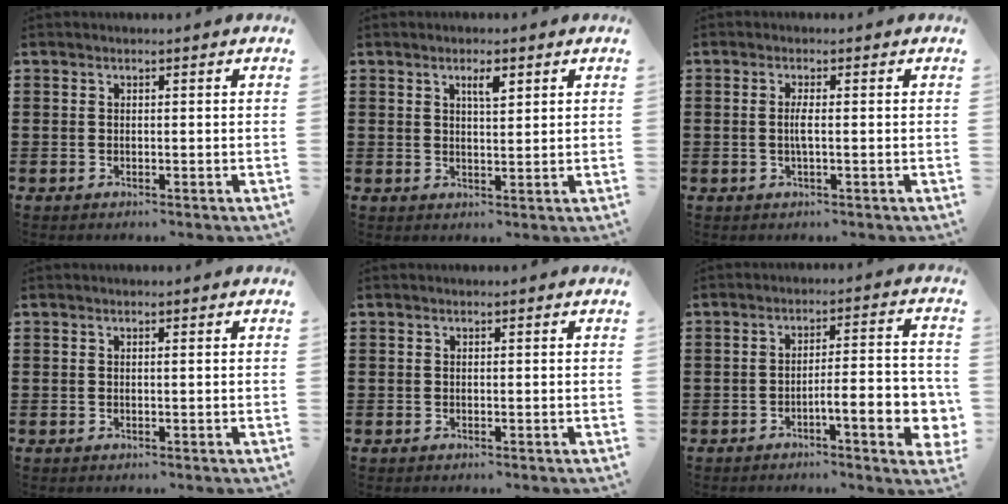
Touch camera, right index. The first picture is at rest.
{"total": 2.6, "force": [1.5, 0.6, 2.0], "torque": [-0.034, 0.000, 0.023]}
{"total": 2.1, "force": [-0.3, -0.1, 2.0], "torque": [-0.048, -0.007, -0.010]}
{"total": 0.0}
{"total": 0.0}
{"total": 7.9, "force": [-2.9, 1.6, 7.2], "torque": [-0.107, -0.006, -0.047]}